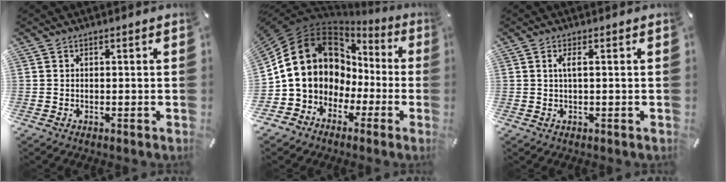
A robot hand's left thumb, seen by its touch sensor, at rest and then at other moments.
{"total": 14.3, "force": [2.0, 13.1, 5.4], "torque": [-0.120, -0.032, 0.049]}
{"total": 2.3, "force": [0.4, 0.3, 2.2], "torque": [-0.045, -0.002, 0.006]}